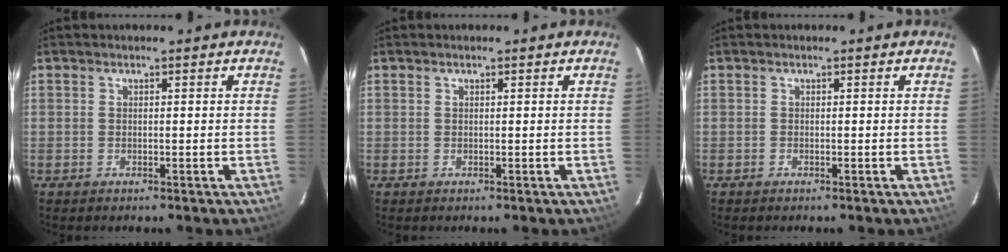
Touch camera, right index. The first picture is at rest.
{"total": 0.0}
{"total": 0.0}